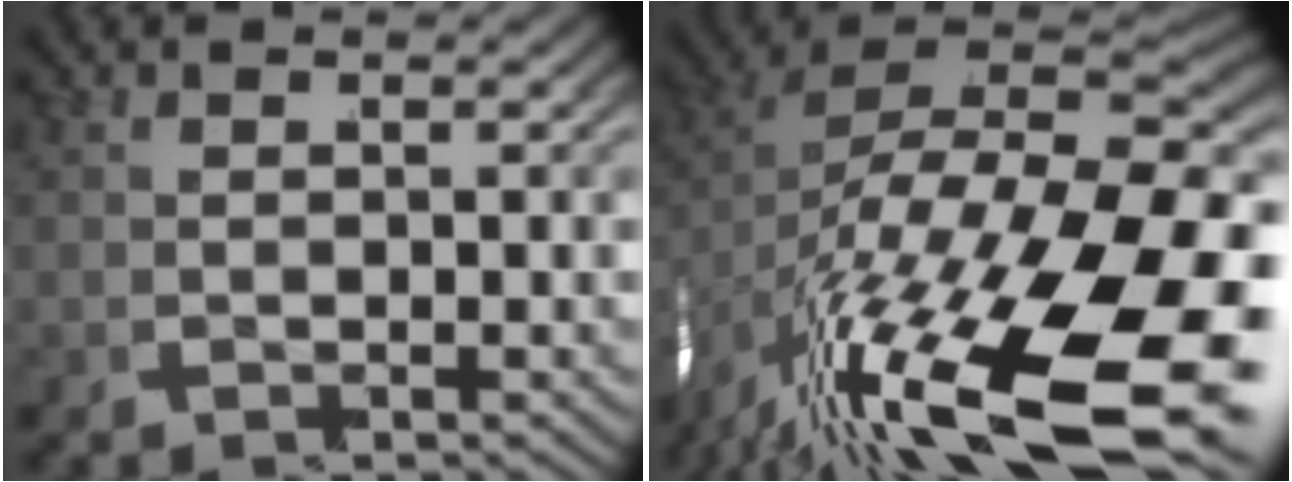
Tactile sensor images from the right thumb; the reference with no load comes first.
{"total": 19.6, "force": [-6.8, 11.1, 14.6], "torque": [-0.255, -0.076, -0.085]}